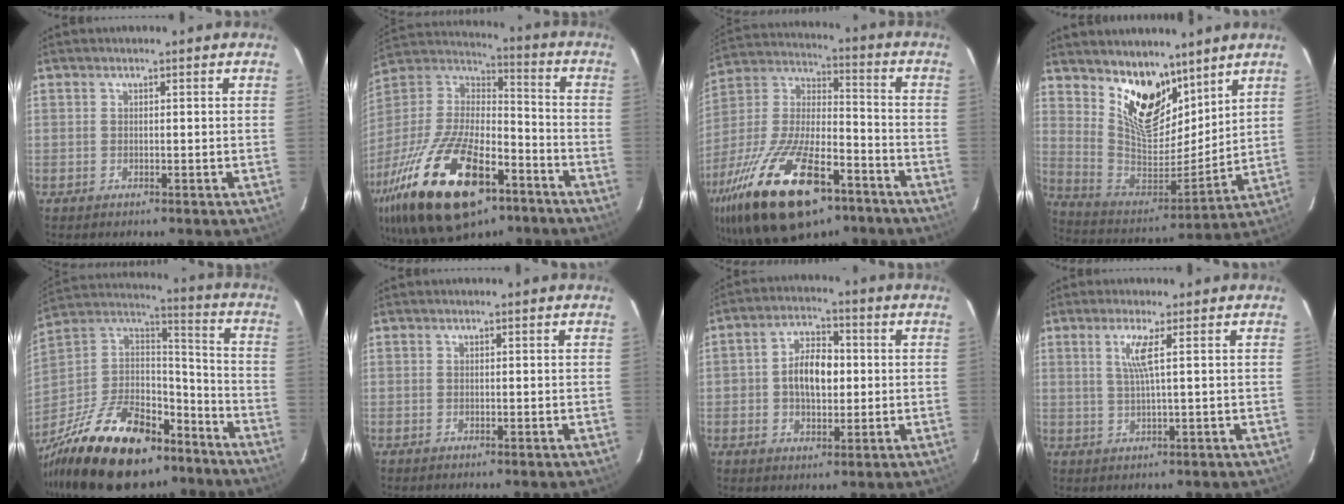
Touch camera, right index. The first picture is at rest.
{"total": 31.7, "force": [-17.2, 14.3, 22.4], "torque": [-0.456, -0.033, -0.281]}
{"total": 28.8, "force": [-16.4, 12.1, 20.3], "torque": [-0.410, -0.027, -0.270]}
{"total": 15.9, "force": [10.7, 7.8, 8.9], "torque": [-0.169, -0.011, 0.201]}
{"total": 30.8, "force": [-20.8, 14.8, 17.3], "torque": [-0.356, 0.011, -0.323]}
{"total": 0.0}
{"total": 8.4, "force": [0.0, 5.2, 6.6], "torque": [-0.116, 0.020, 0.003]}
{"total": 3.8, "force": [1.3, -0.7, 3.5], "torque": [-0.066, -0.003, 0.028]}